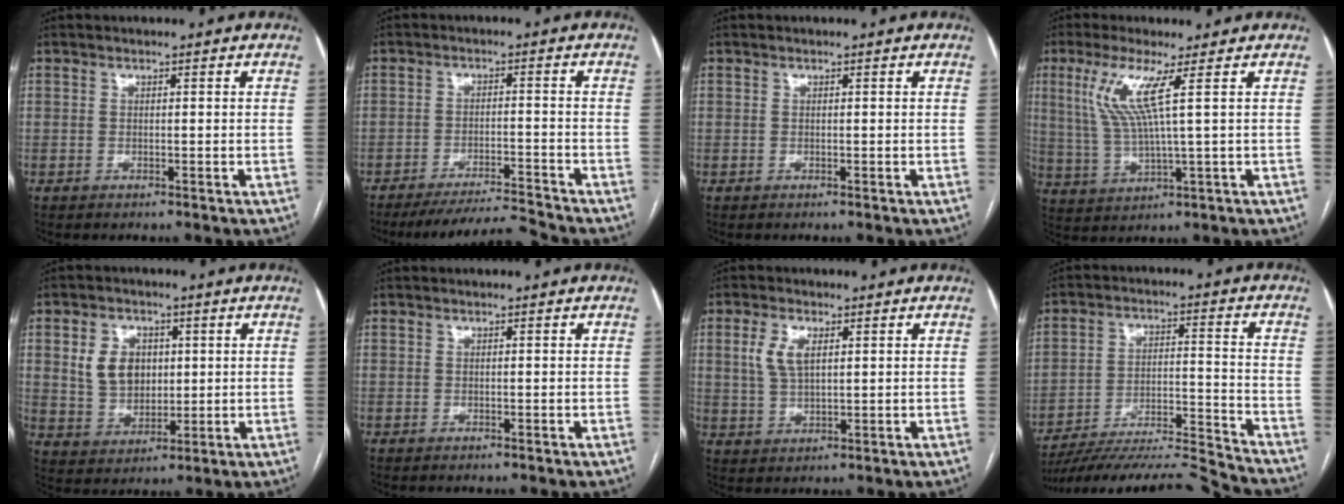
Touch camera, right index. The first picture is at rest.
{"total": 7.4, "force": [-7.2, -1.4, 0.7], "torque": [-0.008, 0.000, -0.129]}
{"total": 0.0}
{"total": 7.9, "force": [2.9, -0.6, 7.3], "torque": [-0.162, 0.002, 0.063]}
{"total": 7.7, "force": [1.9, 5.9, 4.6], "torque": [-0.094, 0.014, 0.046]}
{"total": 0.0}
{"total": 5.2, "force": [1.8, 2.4, 4.3], "torque": [-0.097, 0.008, 0.040]}
{"total": 16.4, "force": [-15.9, -1.0, 3.7], "torque": [-0.065, 0.015, -0.257]}